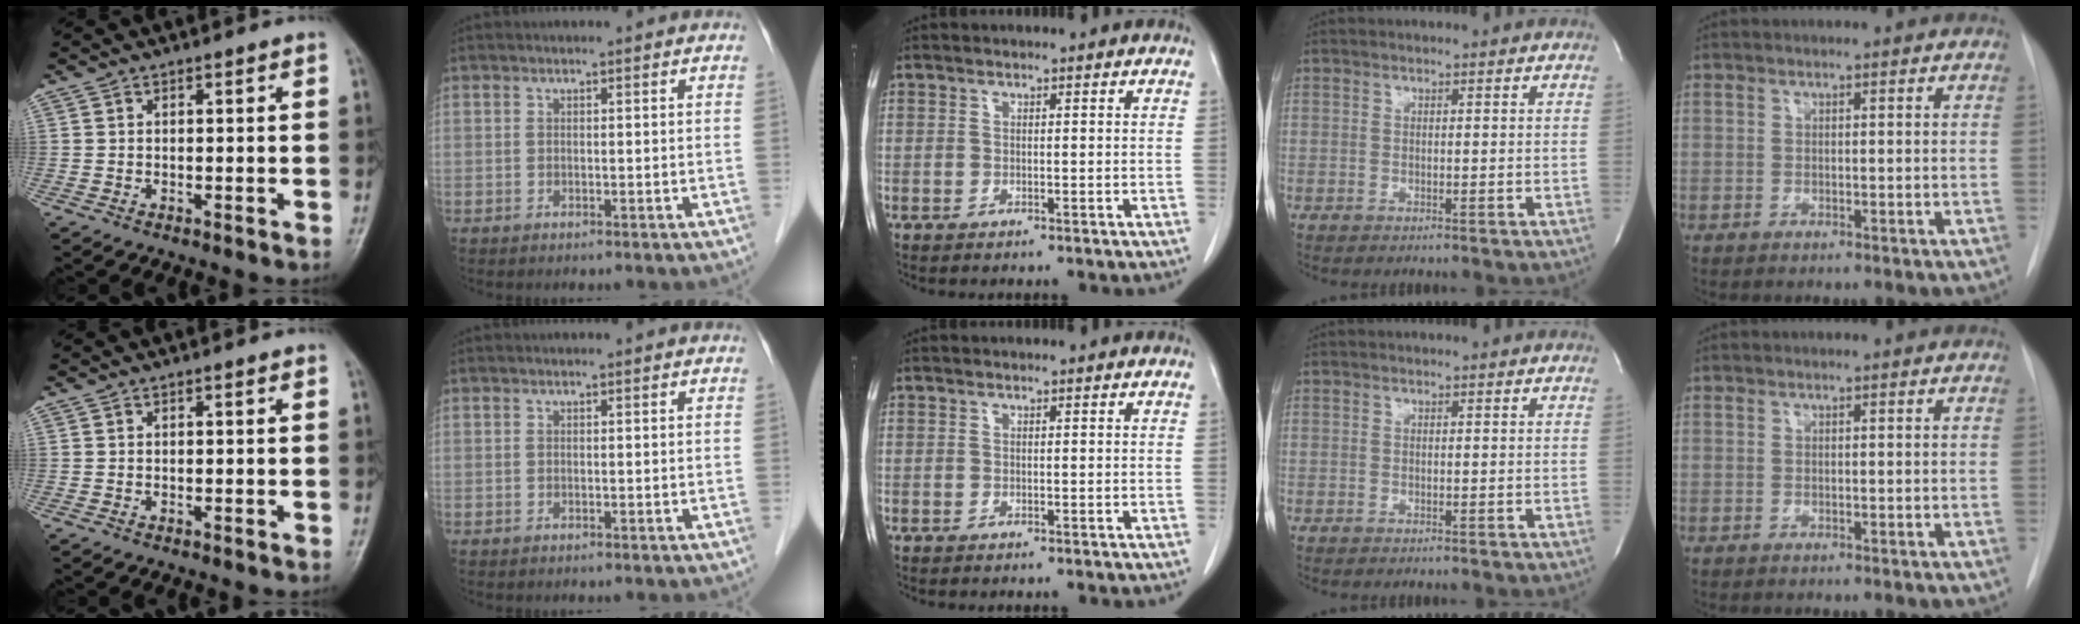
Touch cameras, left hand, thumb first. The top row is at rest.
{}